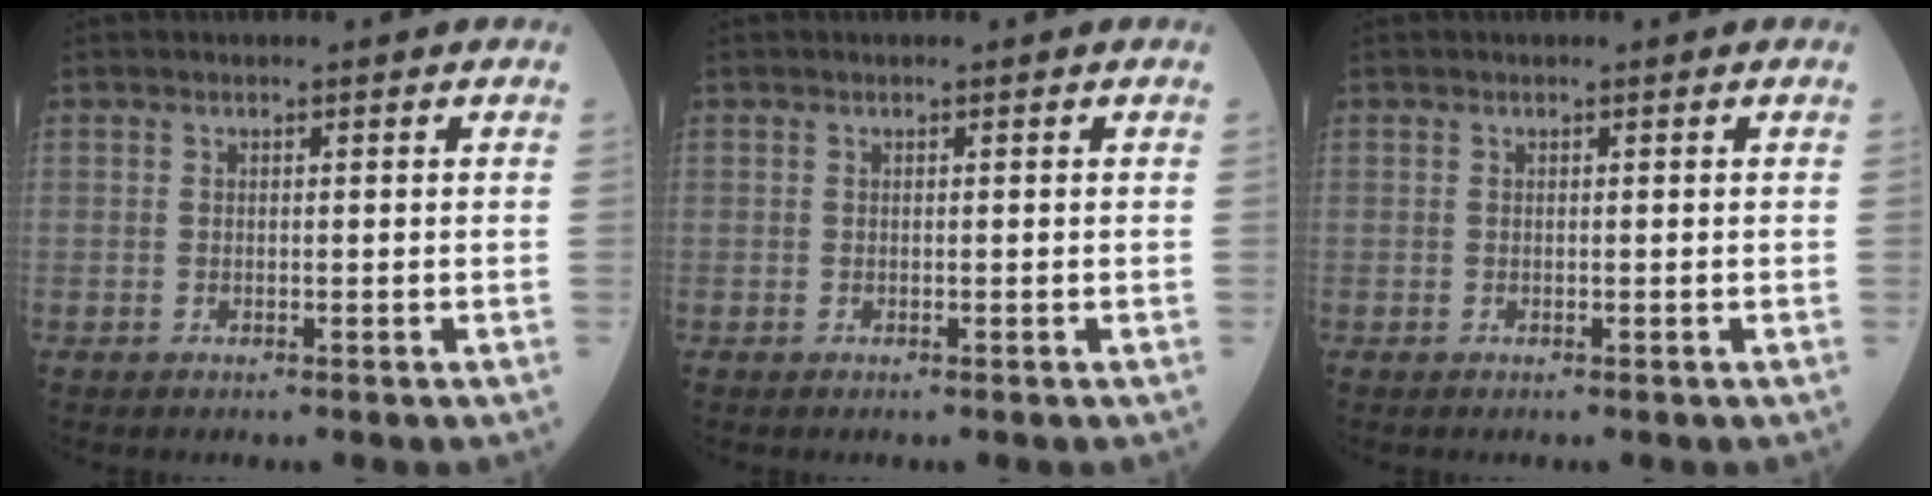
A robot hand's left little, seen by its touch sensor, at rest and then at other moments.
{"total": 0.0}
{"total": 0.0}